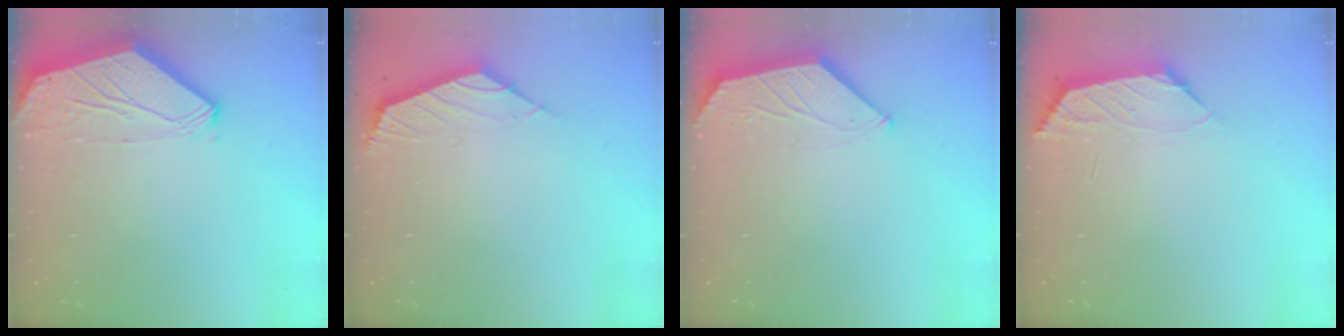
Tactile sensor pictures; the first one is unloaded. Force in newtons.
{"total": 2.6, "press": 2.5, "slide": 0.6}
{"total": 1.6, "press": 1.6, "slide": 0.3}
{"total": 0.8, "press": 0.7, "slide": 0.4}